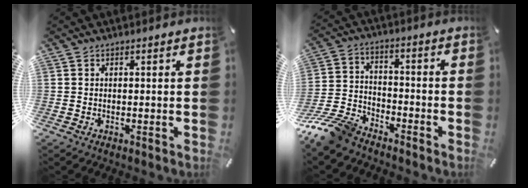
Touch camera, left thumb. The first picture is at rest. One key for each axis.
{"total": 12.4, "fx": -10.6, "fy": 4.5, "fz": 4.5, "tx": -0.097, "ty": 0.052, "tz": -0.206}